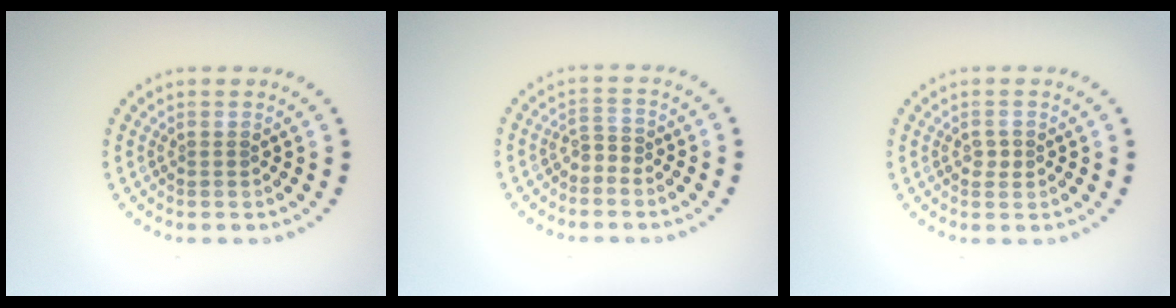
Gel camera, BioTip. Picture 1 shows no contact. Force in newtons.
{"total": 1.1, "press": 0.7, "slide": 0.8}
{"total": 1.0, "press": 1.0, "slide": 0.1}